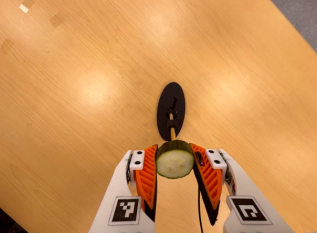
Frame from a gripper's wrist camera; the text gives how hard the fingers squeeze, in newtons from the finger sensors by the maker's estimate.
{"total": 11.7, "left": 11.9, "right": 11.6}